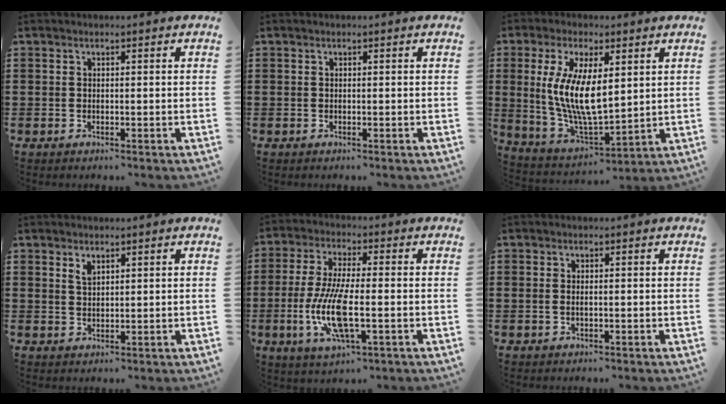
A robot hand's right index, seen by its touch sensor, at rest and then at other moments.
{"total": 0.0}
{"total": 10.5, "force": [1.8, 4.3, 9.4], "torque": [-0.192, -0.002, 0.035]}
{"total": 1.7, "force": [1.3, 0.8, 0.7], "torque": [-0.017, 0.002, 0.025]}
{"total": 10.3, "force": [-2.6, 3.1, 9.5], "torque": [-0.210, -0.016, -0.053]}
{"total": 1.0, "force": [0.0, 0.4, 0.9], "torque": [-0.018, 0.003, -0.001]}